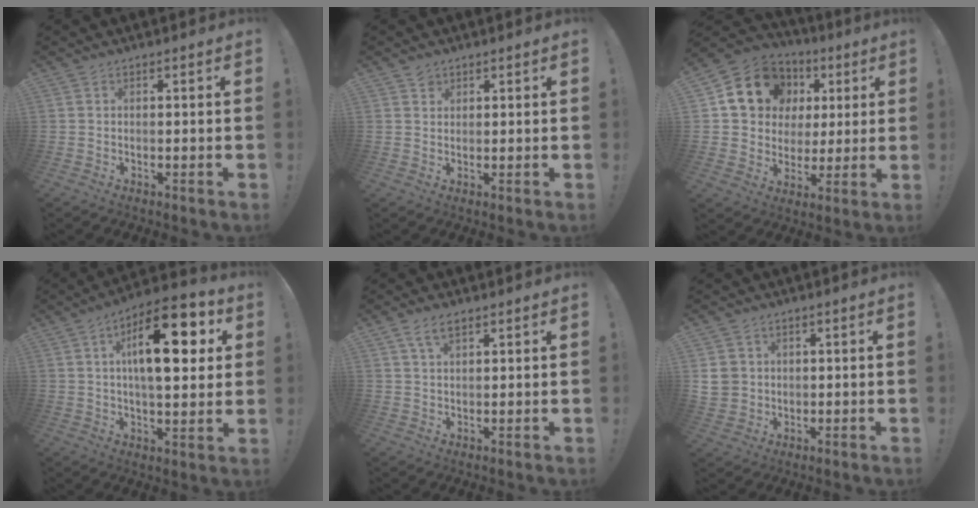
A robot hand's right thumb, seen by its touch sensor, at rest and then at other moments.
{"total": 1.9, "force": [1.5, 1.2, 0.3], "torque": [0.005, -0.010, 0.025]}
{"total": 16.8, "force": [6.4, 13.8, 7.1], "torque": [-0.103, -0.023, 0.141]}
{"total": 20.6, "force": [6.0, 8.2, 18.0], "torque": [-0.273, -0.015, 0.087]}
{"total": 5.1, "force": [2.9, 2.3, 3.4], "torque": [-0.054, -0.005, 0.053]}
{"total": 6.2, "force": [1.8, 5.5, 2.0], "torque": [-0.040, -0.009, 0.038]}